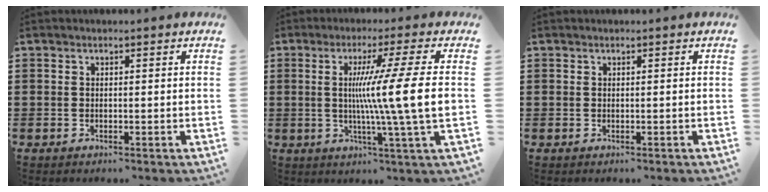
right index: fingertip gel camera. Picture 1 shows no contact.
{"total": 12.1, "force": [0.2, -1.2, 12.0], "torque": [-0.216, -0.015, -0.010]}
{"total": 0.0}